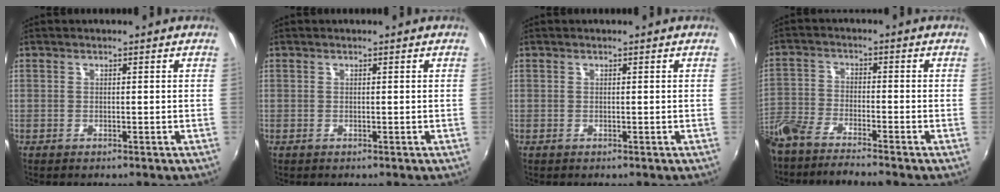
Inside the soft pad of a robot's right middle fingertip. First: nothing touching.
{"total": 0.0}
{"total": 0.0}
{"total": 8.7, "force": [-7.7, 1.1, 3.9], "torque": [-0.105, -0.017, -0.154]}